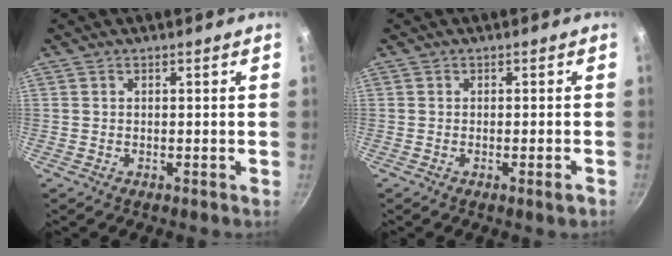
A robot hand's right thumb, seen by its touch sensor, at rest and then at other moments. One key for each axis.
{"total": 1.6, "fx": -0.4, "fy": 0.2, "fz": 1.5, "tx": -0.030, "ty": -0.006, "tz": -0.007}